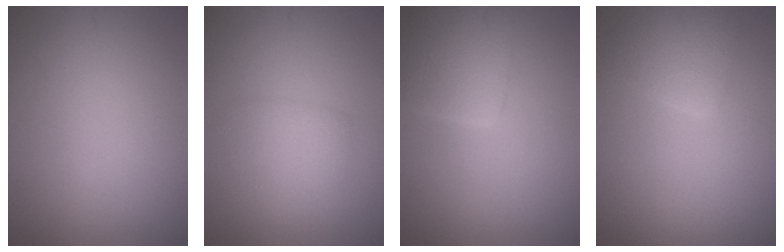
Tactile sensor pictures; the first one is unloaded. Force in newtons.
{"total": 2.4, "press": 2.4, "slide": 0.1}
{"total": 4.7, "press": 4.7, "slide": 0.3}
{"total": 2.6, "press": 2.6, "slide": 0.3}